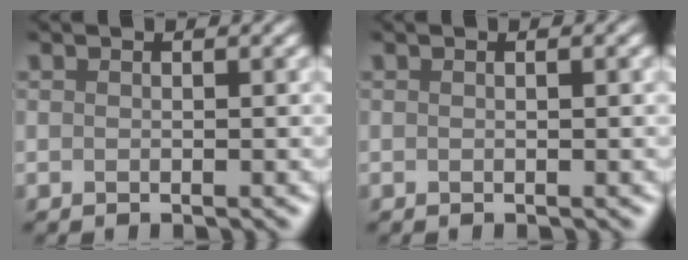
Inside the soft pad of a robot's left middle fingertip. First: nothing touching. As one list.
[{"total": 1.2, "force": [0.5, 0.7, 0.9], "torque": [0.002, 0.005, -0.008]}]